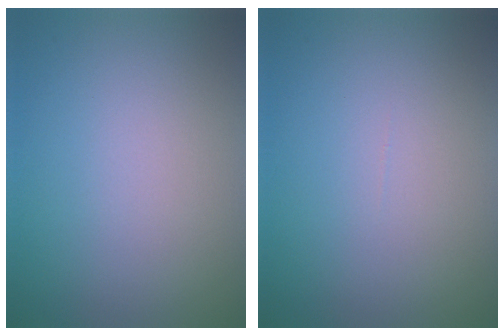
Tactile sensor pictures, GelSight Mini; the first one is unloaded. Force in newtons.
{"total": 0.0}